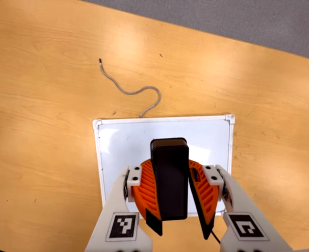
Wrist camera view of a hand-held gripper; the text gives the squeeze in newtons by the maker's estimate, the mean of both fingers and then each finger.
{"total": 9.8, "left": 9.6, "right": 10.0}